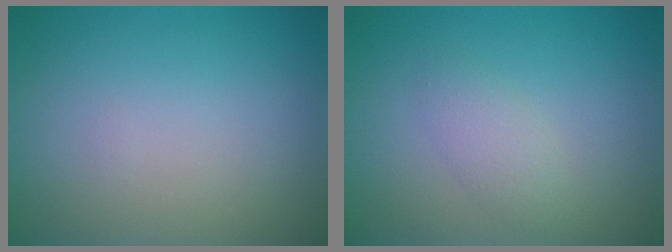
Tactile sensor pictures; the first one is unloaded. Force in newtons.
{"total": 1.7, "press": 1.7, "slide": 0.1}